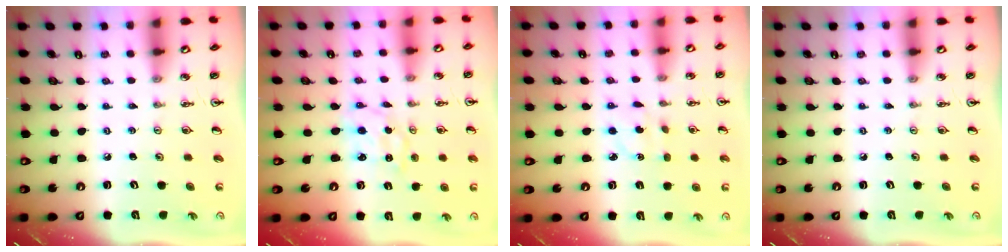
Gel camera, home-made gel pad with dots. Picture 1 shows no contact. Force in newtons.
{"total": 1.4, "press": 1.4, "slide": 0.0}
{"total": 3.1, "press": 3.1, "slide": 0.7}
{"total": 0.0}